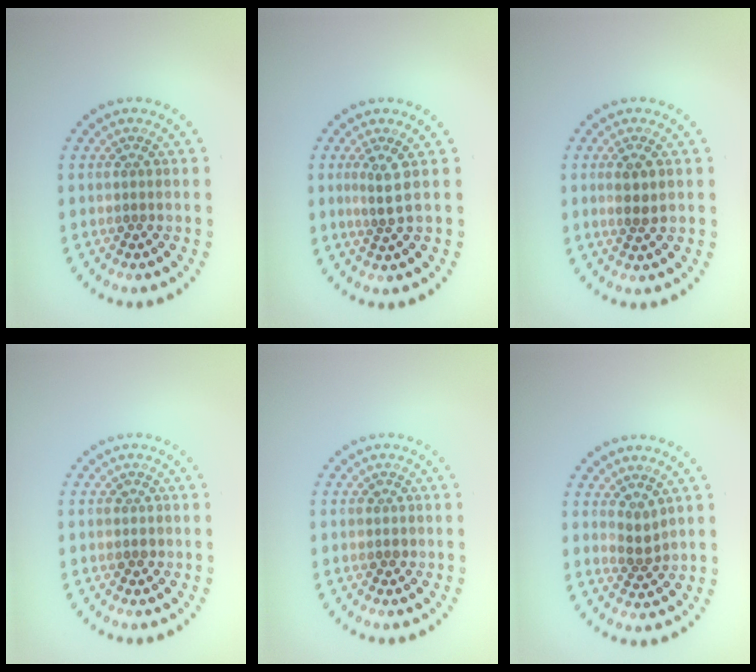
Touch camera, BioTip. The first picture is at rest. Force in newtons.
{"total": 1.9, "press": 1.2, "slide": 1.5}
{"total": 2.0, "press": 1.8, "slide": 0.9}
{"total": 0.8, "press": 0.7, "slide": 0.3}
{"total": 0.8, "press": 0.7, "slide": 0.3}
{"total": 1.4, "press": 1.1, "slide": 0.8}